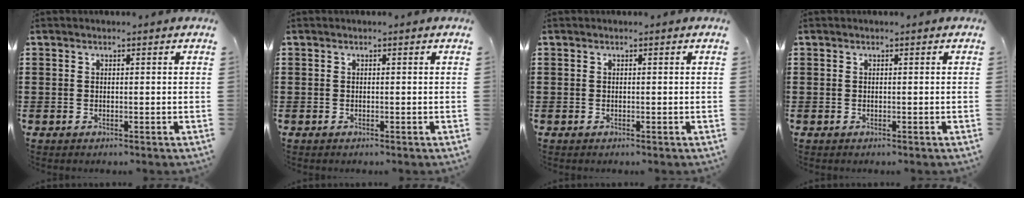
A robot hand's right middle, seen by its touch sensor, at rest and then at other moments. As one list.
[{"total": 0.0}, {"total": 0.0}, {"total": 0.0}]